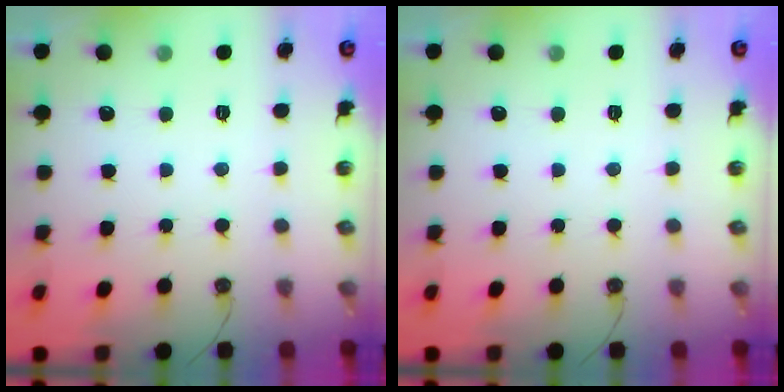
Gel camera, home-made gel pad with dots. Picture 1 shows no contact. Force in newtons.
{"total": 0.0}